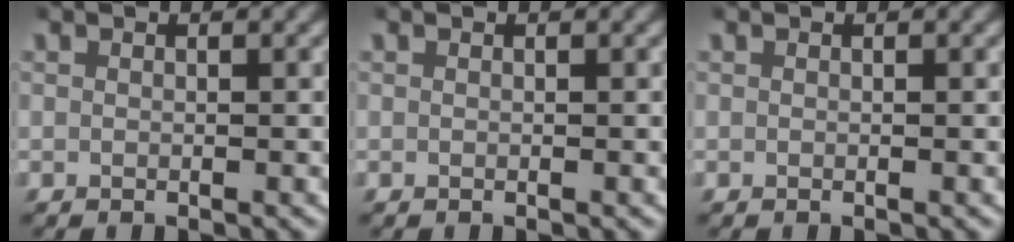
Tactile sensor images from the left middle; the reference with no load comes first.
{"total": 0.0}
{"total": 0.0}